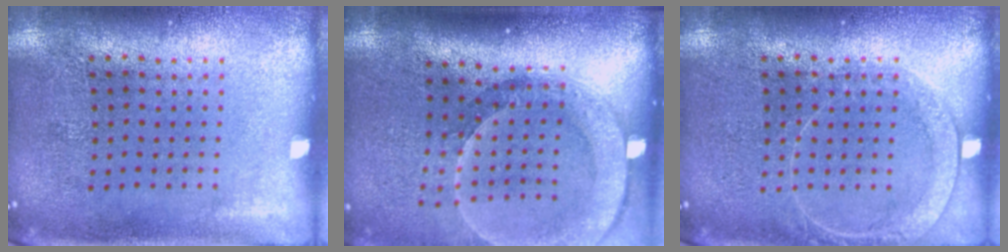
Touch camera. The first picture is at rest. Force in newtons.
{"total": 2.5, "press": 1.9, "slide": 1.6}
{"total": 1.7, "press": 1.7, "slide": 0.3}